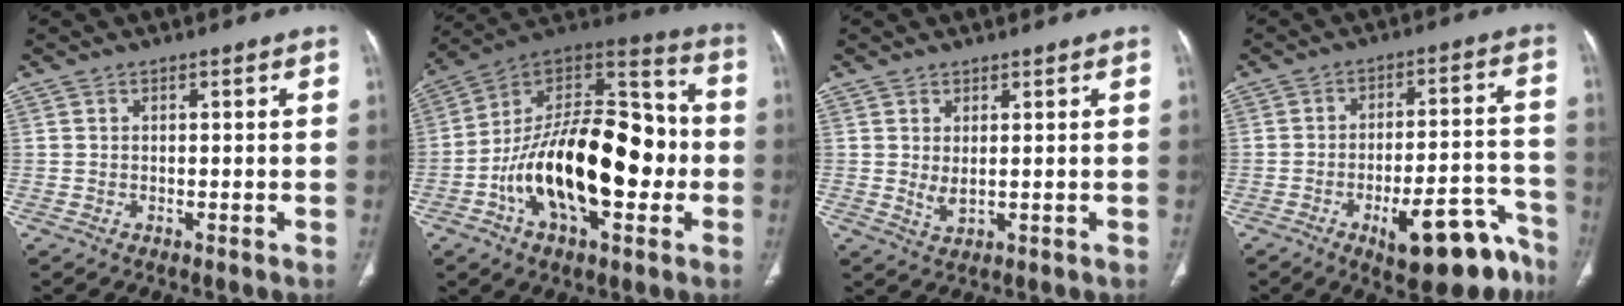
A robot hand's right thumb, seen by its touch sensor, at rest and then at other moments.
{"total": 27.8, "force": [-5.1, 14.3, 23.3], "torque": [-0.370, 0.046, -0.079]}
{"total": 2.4, "force": [0.5, 1.0, 2.1], "torque": [-0.042, -0.009, 0.018]}
{"total": 16.8, "force": [-10.4, 6.1, 11.7], "torque": [-0.102, 0.089, -0.142]}